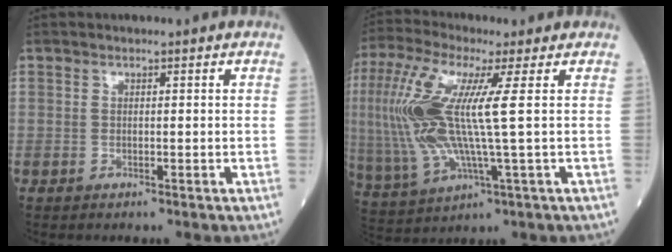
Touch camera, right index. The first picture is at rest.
{"total": 15.5, "force": [1.9, 1.6, 15.2], "torque": [-0.359, 0.005, 0.036]}